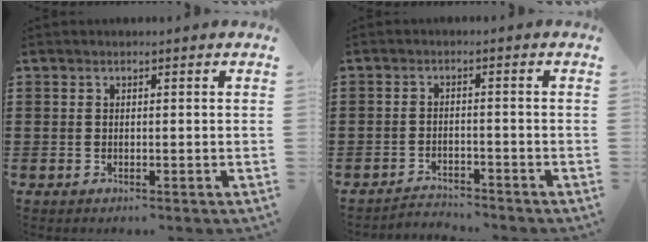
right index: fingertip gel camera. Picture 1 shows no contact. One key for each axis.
{"total": 2.5, "fx": -2.5, "fy": 0.3, "fz": -0.1, "tx": -0.007, "ty": 0.001, "tz": -0.056}